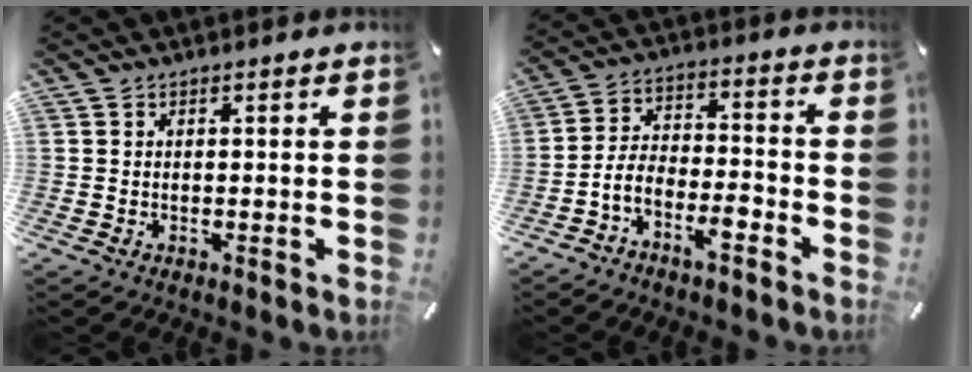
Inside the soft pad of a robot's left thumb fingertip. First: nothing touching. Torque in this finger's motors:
{"motor_torque": [1.24, 1.74, 0.96, 0.72, 0.16]}